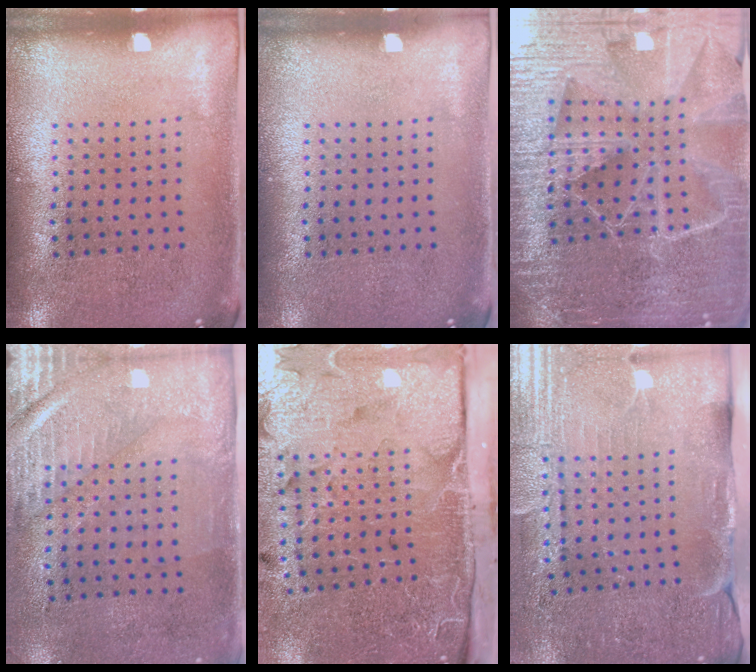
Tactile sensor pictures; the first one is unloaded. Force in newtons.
{"total": 0.0}
{"total": 6.4, "press": 5.5, "slide": 3.2}
{"total": 2.9, "press": 2.5, "slide": 1.5}
{"total": 5.0, "press": 4.0, "slide": 3.1}
{"total": 3.6, "press": 3.5, "slide": 0.7}